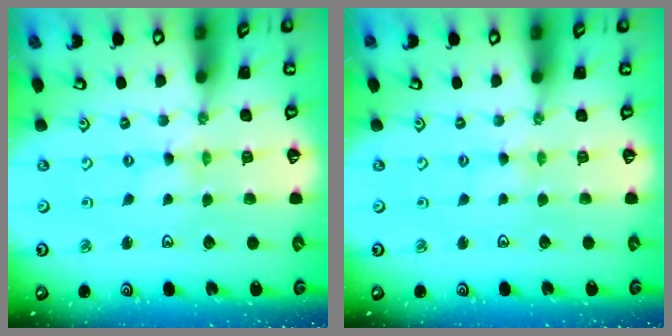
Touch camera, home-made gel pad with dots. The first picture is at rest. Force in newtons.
{"total": 1.8, "press": 1.7, "slide": 0.3}